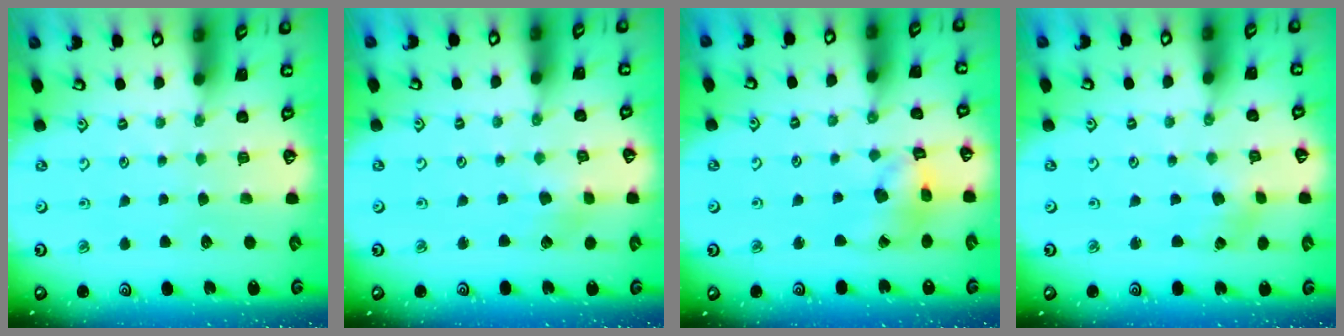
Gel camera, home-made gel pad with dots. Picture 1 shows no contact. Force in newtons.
{"total": 2.3, "press": 2.3, "slide": 0.3}
{"total": 10.3, "press": 10.2, "slide": 1.1}
{"total": 3.6, "press": 3.5, "slide": 0.4}